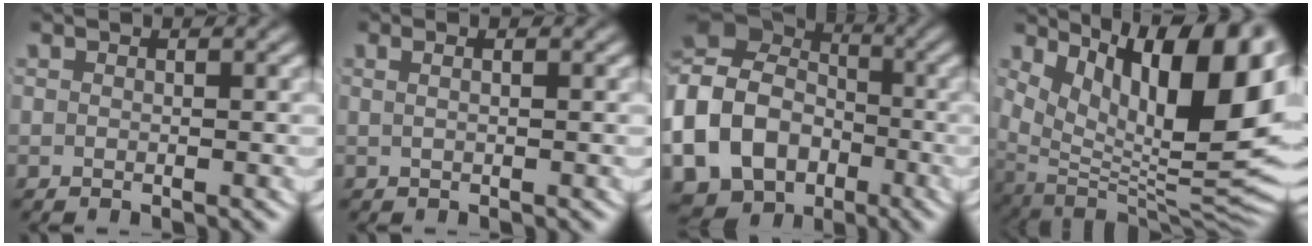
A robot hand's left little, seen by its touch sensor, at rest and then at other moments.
{"total": 0.9, "force": [0.1, -0.2, 0.9], "torque": [-0.013, 0.000, 0.005]}
{"total": 13.7, "force": [-2.2, 11.7, 6.7], "torque": [-0.168, -0.047, -0.031]}
{"total": 16.3, "force": [2.1, 9.7, 13.0], "torque": [-0.191, -0.040, 0.051]}